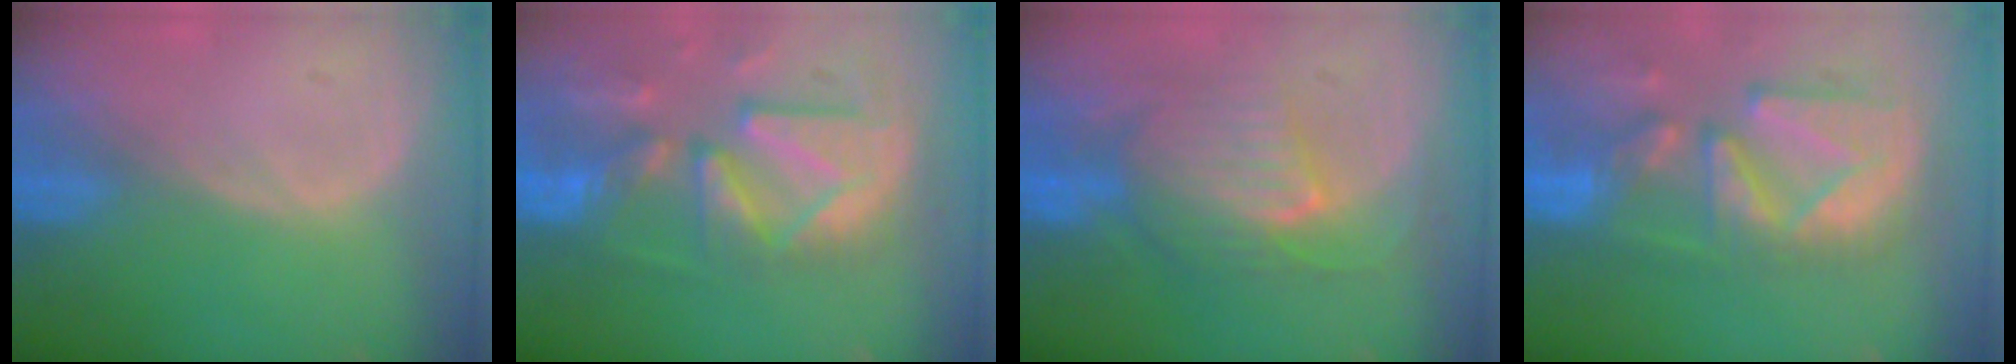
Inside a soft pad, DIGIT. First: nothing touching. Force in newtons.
{"total": 13.3, "press": 11.4, "slide": 6.7}
{"total": 8.4, "press": 8.3, "slide": 1.6}
{"total": 12.5, "press": 11.0, "slide": 5.9}